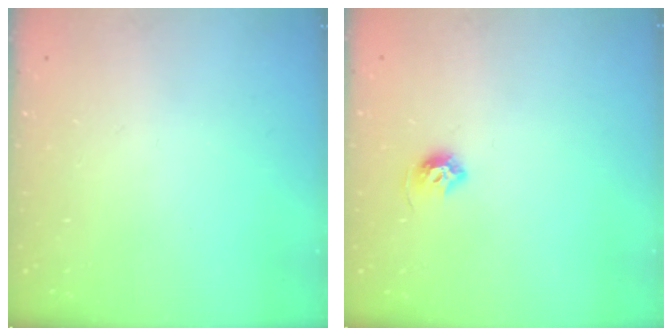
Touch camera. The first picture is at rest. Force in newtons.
{"total": 6.9, "press": 6.8, "slide": 0.9}